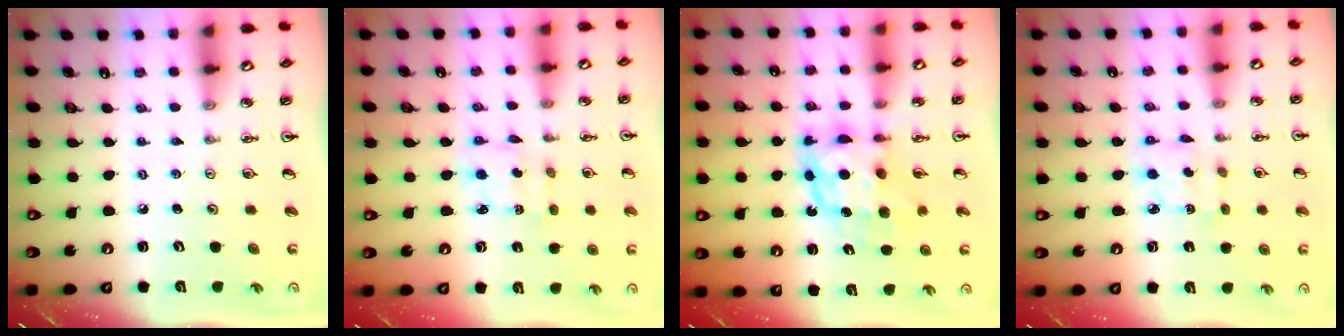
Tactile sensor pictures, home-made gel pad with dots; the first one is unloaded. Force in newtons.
{"total": 2.3, "press": 2.2, "slide": 0.7}
{"total": 9.0, "press": 9.0, "slide": 1.0}
{"total": 3.3, "press": 3.3, "slide": 0.1}